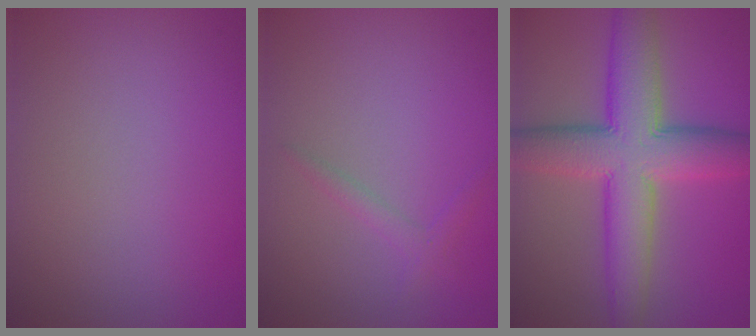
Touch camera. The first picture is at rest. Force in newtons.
{"total": 1.2, "press": 1.2, "slide": 0.1}
{"total": 9.6, "press": 9.6, "slide": 0.3}